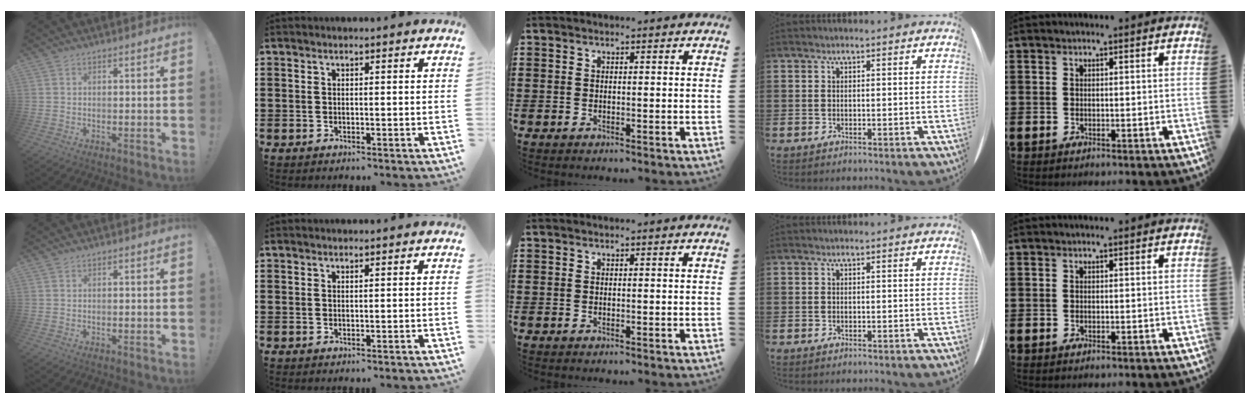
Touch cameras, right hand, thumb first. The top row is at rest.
{}